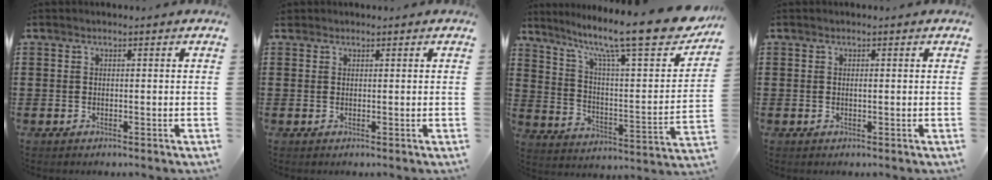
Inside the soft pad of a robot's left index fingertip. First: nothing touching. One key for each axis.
{"total": 0.5, "fx": 0.4, "fy": 0.3, "fz": 0.1, "tx": -0.005, "ty": 0.003, "tz": 0.007}
{"total": 14.7, "fx": 11.5, "fy": 1.7, "fz": 9.0, "tx": -0.163, "ty": -0.083, "tz": 0.180}
{"total": 0.6, "fx": 0.1, "fy": 0.1, "fz": 0.6, "tx": -0.012, "ty": -0.003, "tz": 0.003}